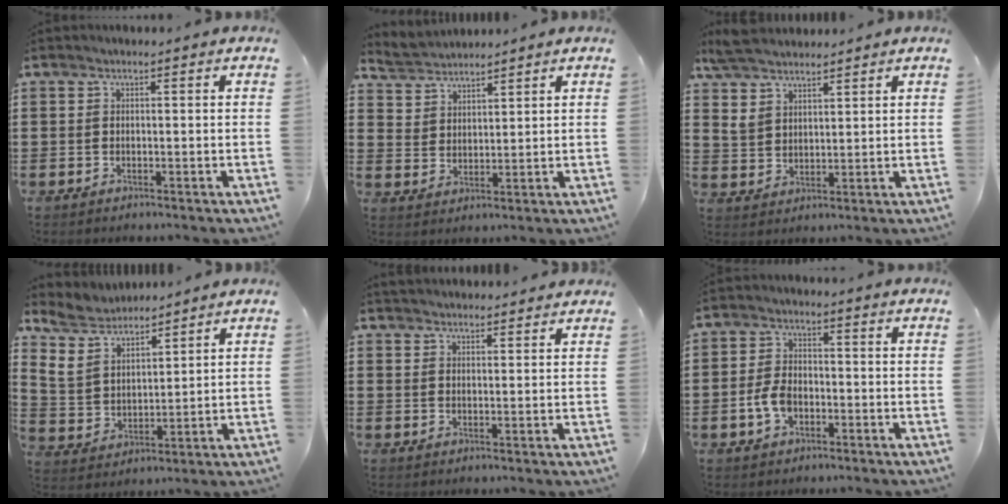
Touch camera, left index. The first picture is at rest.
{"total": 4.0, "force": [3.6, 1.5, -0.5], "torque": [-0.009, -0.009, 0.068]}
{"total": 6.0, "force": [5.0, 2.7, 1.9], "torque": [-0.056, 0.000, 0.095]}
{"total": 5.9, "force": [4.9, 3.0, 1.4], "torque": [-0.057, -0.018, 0.087]}
{"total": 2.3, "force": [2.3, 0.1, -0.1], "torque": [-0.003, -0.003, 0.045]}
{"total": 4.6, "force": [-1.4, 2.8, 3.4], "torque": [-0.088, -0.003, -0.032]}